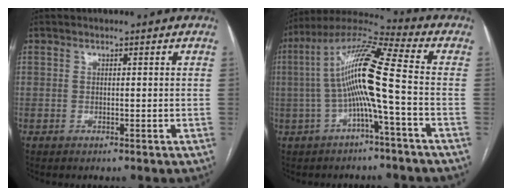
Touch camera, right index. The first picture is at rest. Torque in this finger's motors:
{"motor_torque": [2.14, 0.00, 0.53, 0.14]}